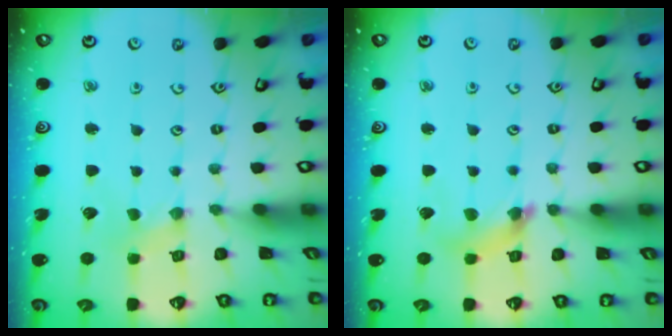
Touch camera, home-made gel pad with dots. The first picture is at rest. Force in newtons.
{"total": 6.7, "press": 6.7, "slide": 0.7}